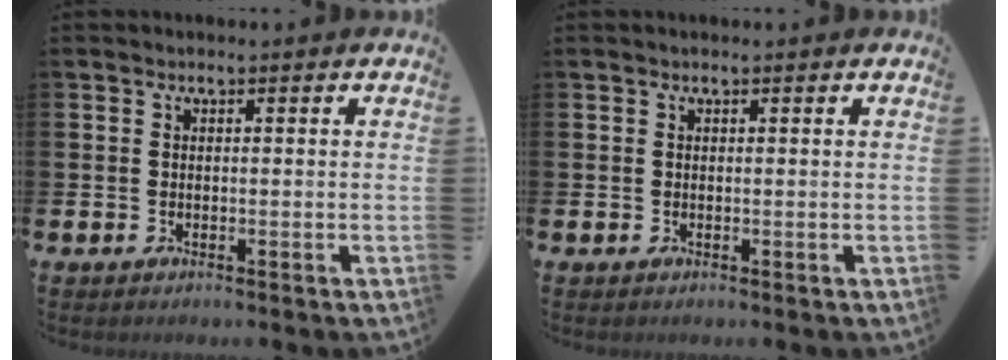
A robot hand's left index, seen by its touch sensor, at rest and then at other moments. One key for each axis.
{"total": 0.0}